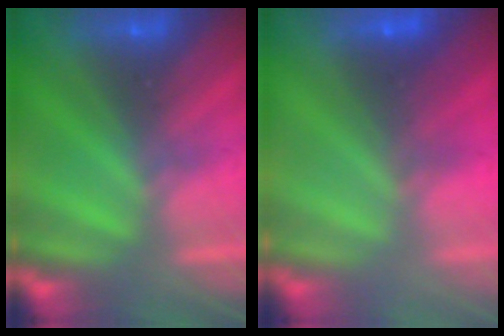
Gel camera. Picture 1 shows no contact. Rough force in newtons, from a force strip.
{"total": 1.8}